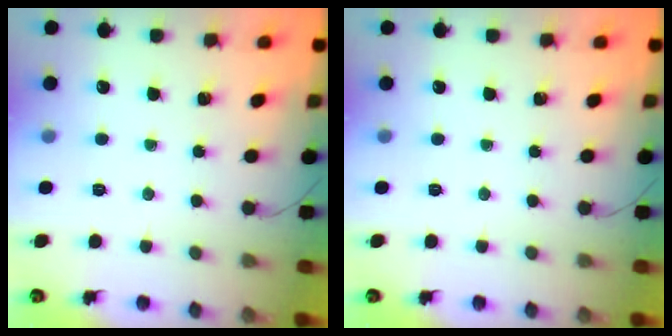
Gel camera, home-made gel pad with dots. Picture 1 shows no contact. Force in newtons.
{"total": 0.0}